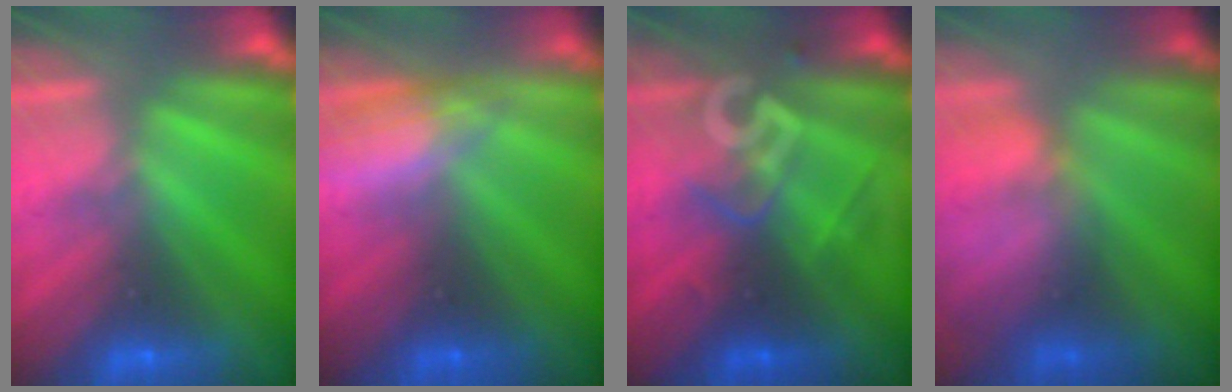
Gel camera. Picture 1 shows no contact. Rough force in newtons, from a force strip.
{"total": 2.9}
{"total": 2.7}
{"total": 4.5}